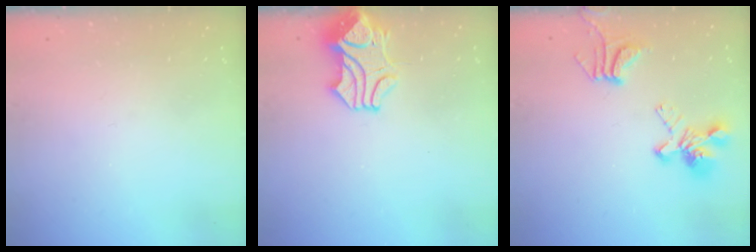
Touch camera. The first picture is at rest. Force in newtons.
{"total": 1.6, "press": 1.4, "slide": 0.9}
{"total": 7.1, "press": 6.8, "slide": 2.1}